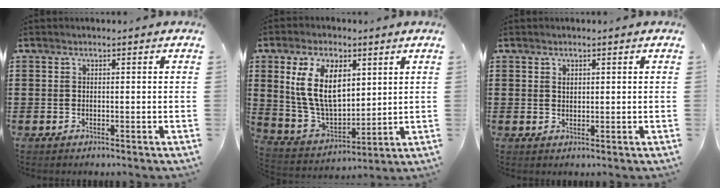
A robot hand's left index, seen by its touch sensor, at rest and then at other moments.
{"total": 12.0, "force": [4.4, 6.8, 8.8], "torque": [-0.212, 0.007, 0.080]}
{"total": 1.0, "force": [0.5, 0.7, 0.5], "torque": [-0.014, 0.003, 0.010]}